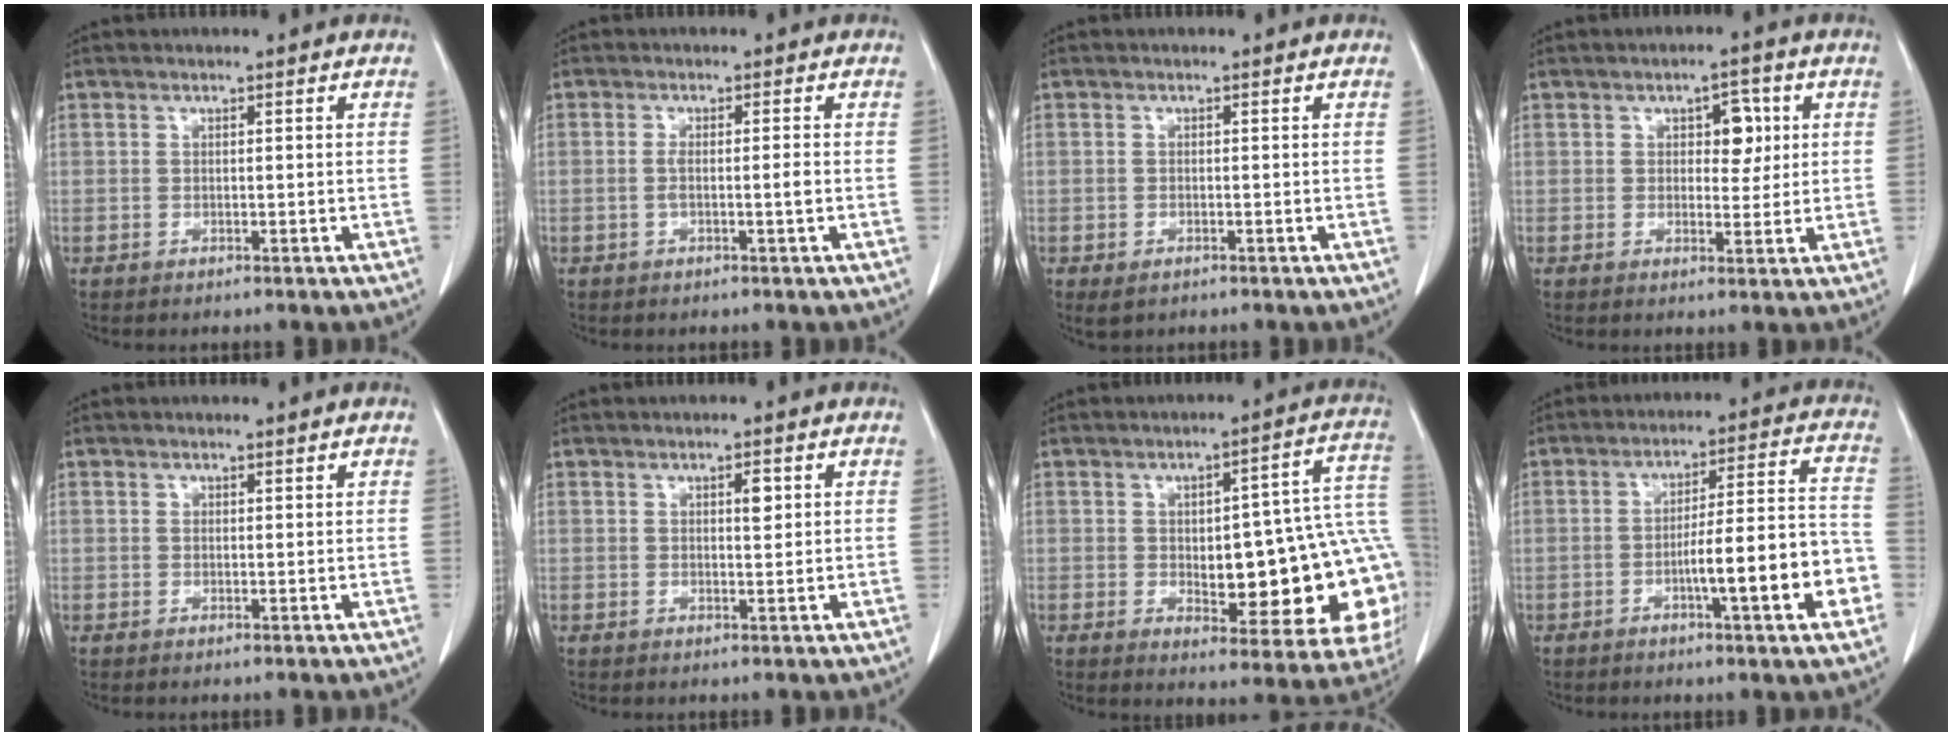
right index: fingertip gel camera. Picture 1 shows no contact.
{"total": 2.2, "force": [-0.4, 0.0, 2.2], "torque": [-0.038, 0.003, -0.006]}
{"total": 1.8, "force": [-0.9, 0.9, 1.2], "torque": [-0.022, -0.002, -0.007]}
{"total": 4.3, "force": [1.2, 2.4, 3.4], "torque": [-0.042, 0.008, 0.018]}
{"total": 0.7, "force": [0.5, 0.3, 0.4], "torque": [-0.006, 0.000, 0.007]}
{"total": 2.2, "force": [0.8, 0.9, 1.8], "torque": [-0.026, -0.003, 0.013]}
{"total": 21.0, "force": [-2.5, 6.8, 19.7], "torque": [-0.165, 0.039, -0.007]}
{"total": 12.8, "force": [-4.2, 1.1, 12.0], "torque": [-0.169, 0.018, -0.057]}